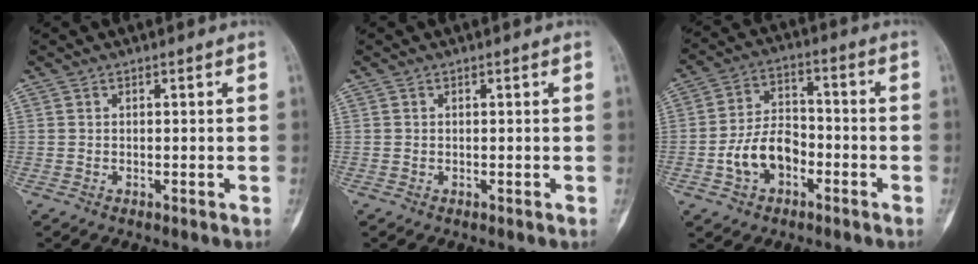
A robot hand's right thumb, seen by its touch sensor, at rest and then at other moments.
{"total": 0.0}
{"total": 9.9, "force": [-3.6, 6.6, 6.5], "torque": [-0.103, 0.040, -0.068]}